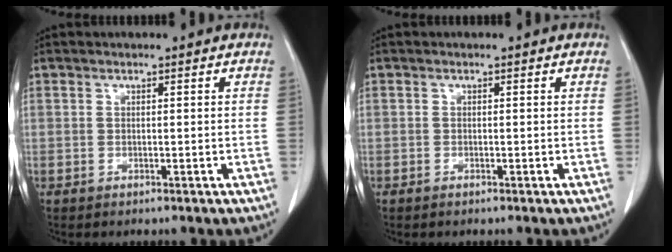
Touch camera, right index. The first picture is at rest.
{"total": 0.6, "force": [-0.3, 0.4, 0.4], "torque": [-0.008, 0.001, -0.006]}